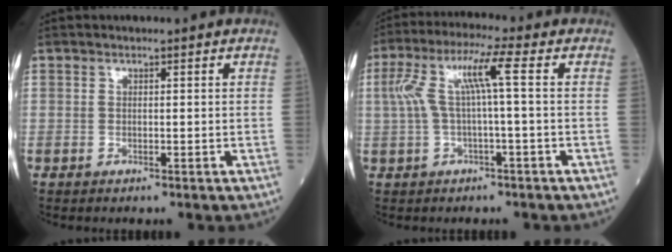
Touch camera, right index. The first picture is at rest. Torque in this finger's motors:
{"motor_torque": [1.18, 0.03, 0.56, 0.16]}